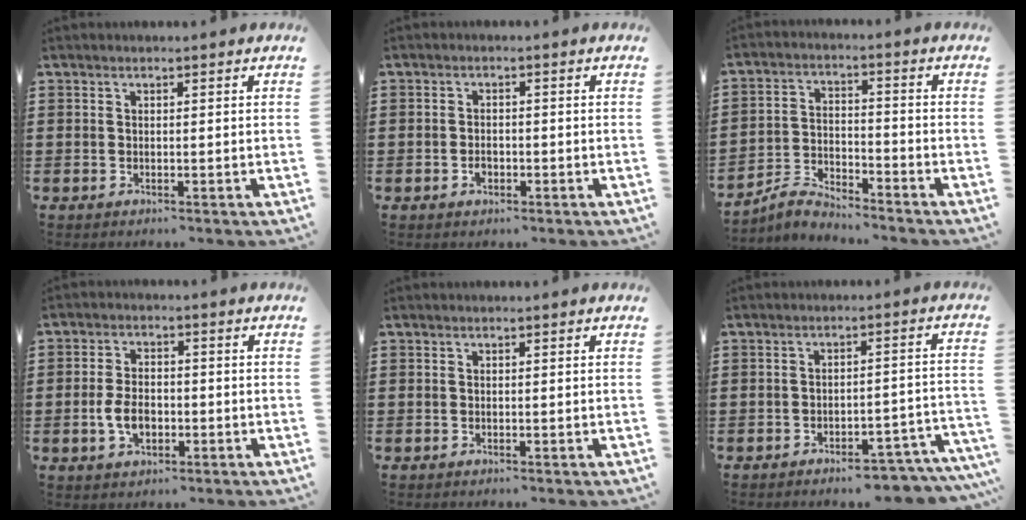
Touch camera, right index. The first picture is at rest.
{"total": 1.6, "force": [-0.7, 1.1, 0.9], "torque": [-0.019, 0.000, -0.015]}
{"total": 3.9, "force": [-3.8, 0.7, 0.4], "torque": [-0.021, 0.006, -0.083]}
{"total": 5.0, "force": [-1.2, 3.1, 3.8], "torque": [-0.084, 0.003, -0.025]}
{"total": 0.0}
{"total": 5.0, "force": [-4.6, 0.3, 1.8], "torque": [-0.029, -0.003, -0.088]}